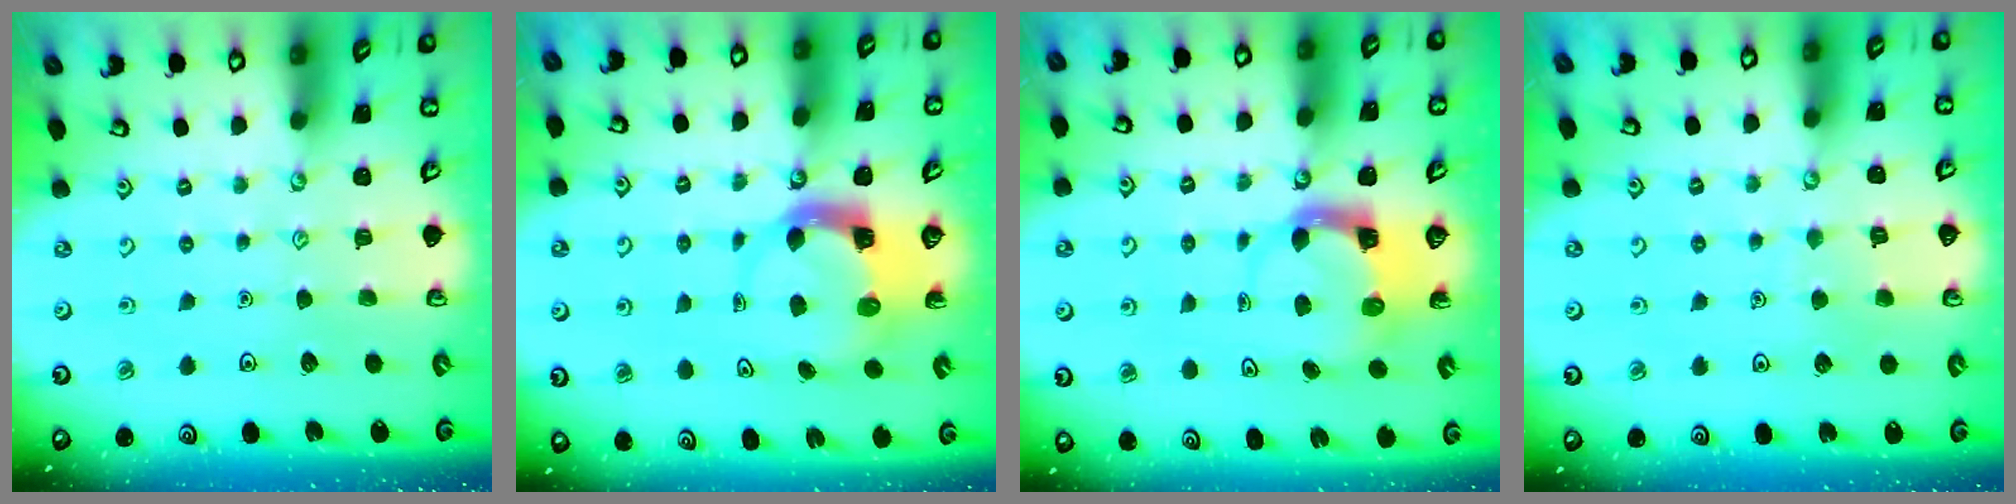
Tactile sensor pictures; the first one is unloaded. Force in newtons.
{"total": 3.9, "press": 3.9, "slide": 0.6}
{"total": 3.6, "press": 3.6, "slide": 0.5}
{"total": 3.9, "press": 3.9, "slide": 0.3}